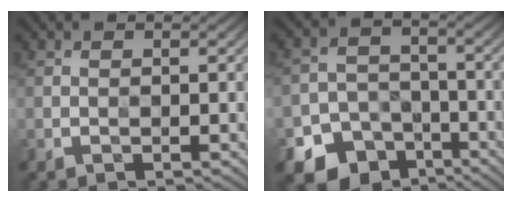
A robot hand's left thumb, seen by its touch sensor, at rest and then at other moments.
{"total": 9.8, "force": [-6.3, 6.9, 3.1], "torque": [-0.060, -0.023, -0.104]}